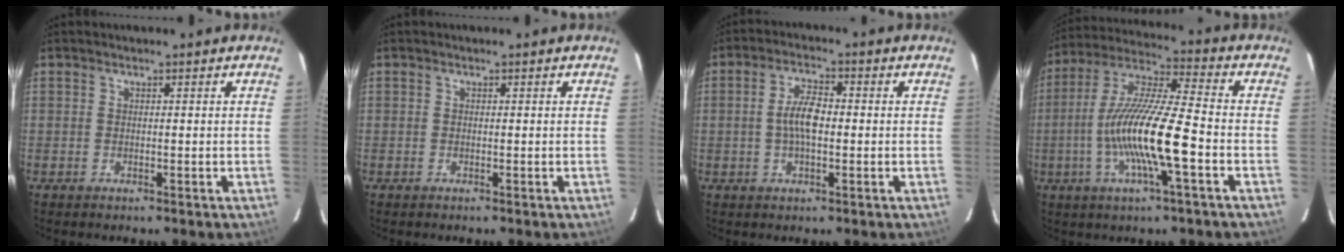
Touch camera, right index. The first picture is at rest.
{"total": 0.0}
{"total": 5.6, "force": [-0.4, 2.2, 5.1], "torque": [-0.100, 0.010, -0.008]}
{"total": 16.0, "force": [-4.3, 1.6, 15.3], "torque": [-0.301, -0.002, -0.086]}